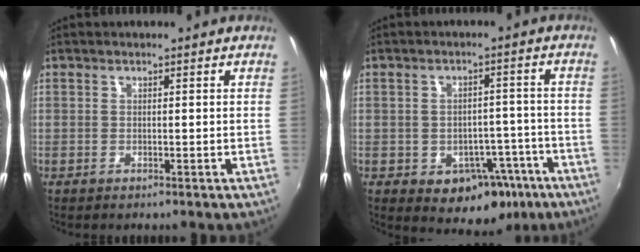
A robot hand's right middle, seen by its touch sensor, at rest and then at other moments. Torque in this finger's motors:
{"motor_torque": [0.74, -0.77, 0.66, 0.21]}